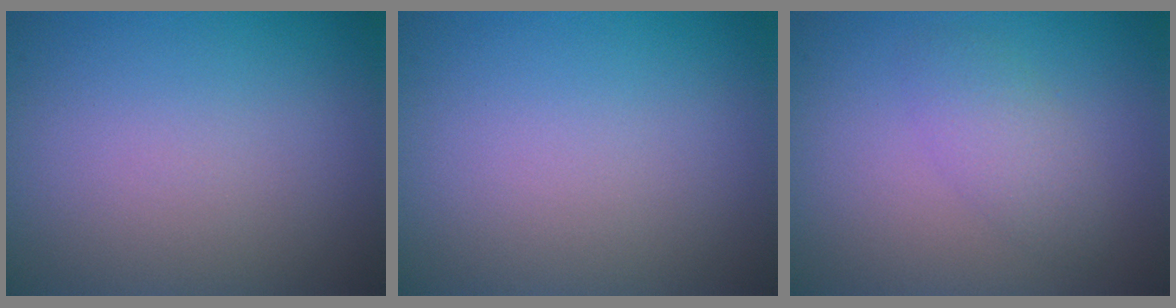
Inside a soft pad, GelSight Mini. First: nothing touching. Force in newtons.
{"total": 0.0}
{"total": 2.3, "press": 2.3, "slide": 0.0}